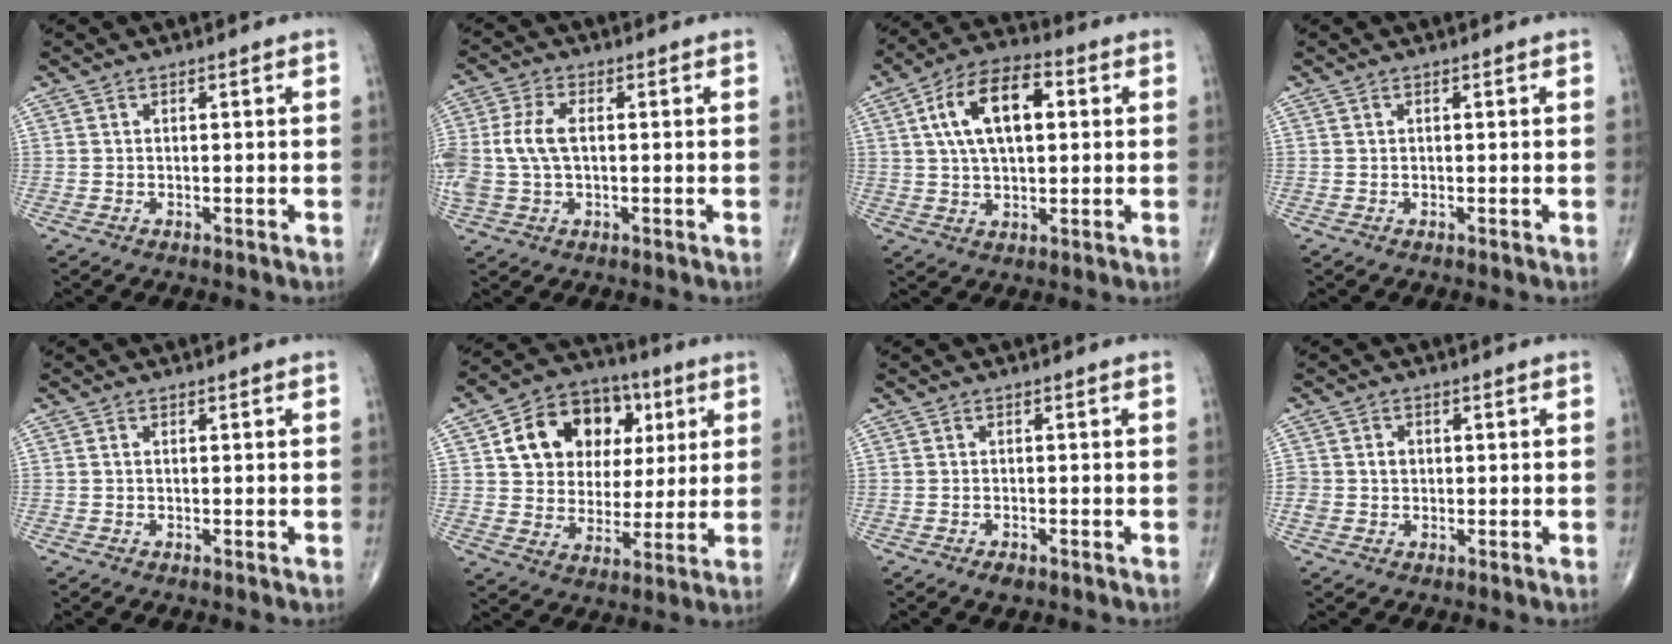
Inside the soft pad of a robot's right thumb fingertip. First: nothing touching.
{"total": 8.7, "force": [0.3, 5.1, 7.0], "torque": [-0.175, 0.016, 0.007]}
{"total": 13.6, "force": [3.1, 6.9, 11.2], "torque": [-0.193, 0.018, 0.050]}
{"total": 0.0}
{"total": 0.0}
{"total": 17.1, "force": [5.2, 13.2, 9.6], "torque": [-0.114, 0.008, 0.087]}
{"total": 1.8, "force": [-1.2, 0.9, 1.0], "torque": [-0.020, 0.003, -0.018]}
{"total": 3.0, "force": [0.1, 2.6, 1.4], "torque": [-0.016, 0.006, 0.004]}